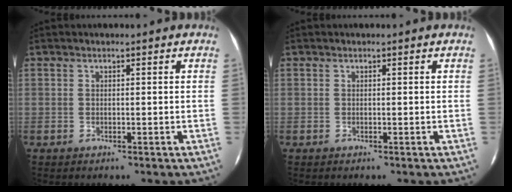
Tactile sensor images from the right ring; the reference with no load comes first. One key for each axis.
{"total": 0.0}